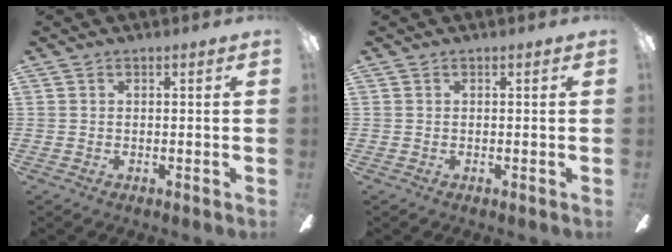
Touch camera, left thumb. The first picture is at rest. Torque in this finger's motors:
{"motor_torque": [0.00, 0.00, -0.02, 0.02, 0.00]}